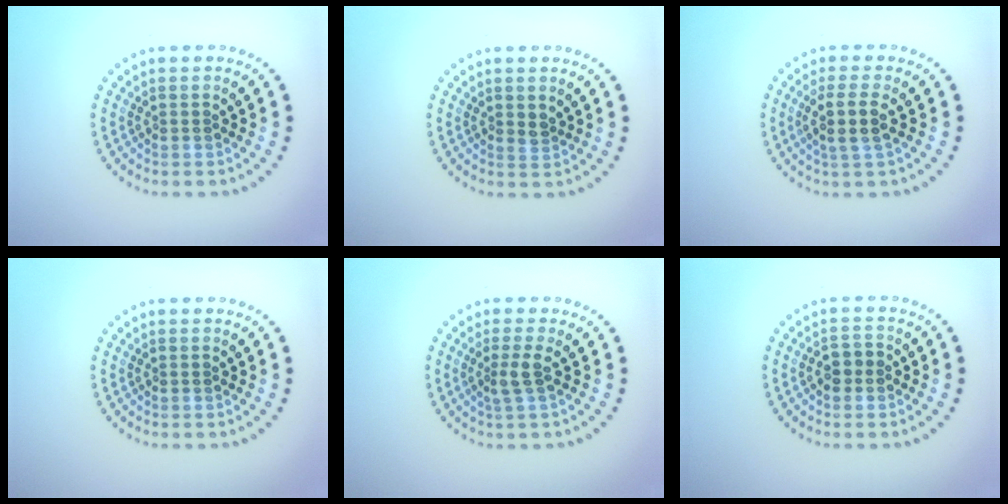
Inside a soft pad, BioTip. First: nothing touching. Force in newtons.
{"total": 1.0, "press": 0.8, "slide": 0.6}
{"total": 2.9, "press": 2.4, "slide": 1.5}
{"total": 0.0}
{"total": 1.7, "press": 1.3, "slide": 1.1}
{"total": 1.7, "press": 1.7, "slide": 0.5}